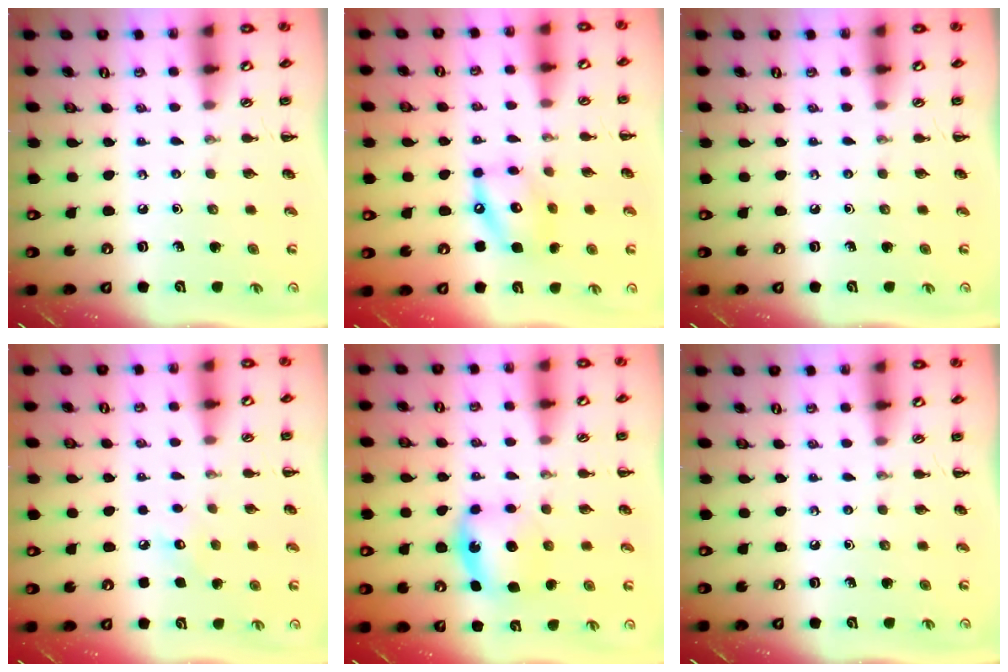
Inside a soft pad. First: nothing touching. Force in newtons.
{"total": 11.8, "press": 11.7, "slide": 2.0}
{"total": 0.0}
{"total": 5.0, "press": 4.8, "slide": 1.4}
{"total": 6.3, "press": 6.3, "slide": 0.6}
{"total": 0.0}